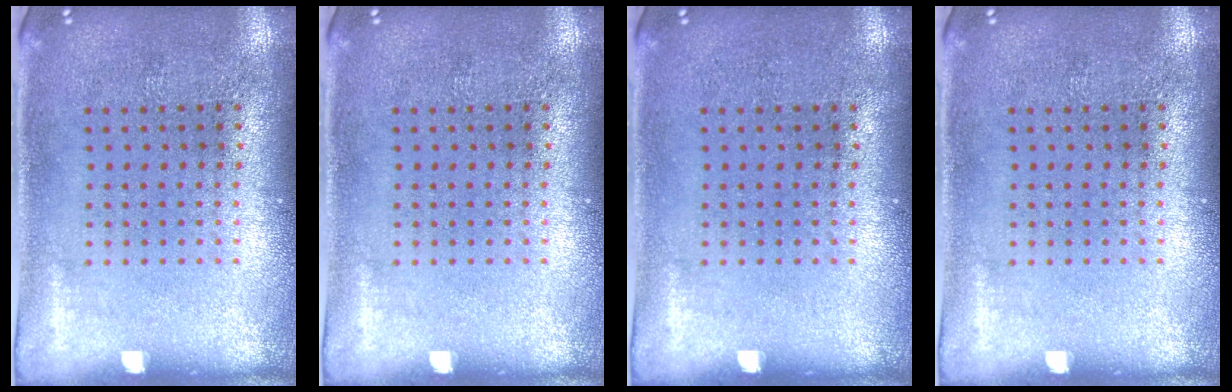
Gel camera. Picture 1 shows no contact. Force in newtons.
{"total": 0.0}
{"total": 0.0}
{"total": 0.0}